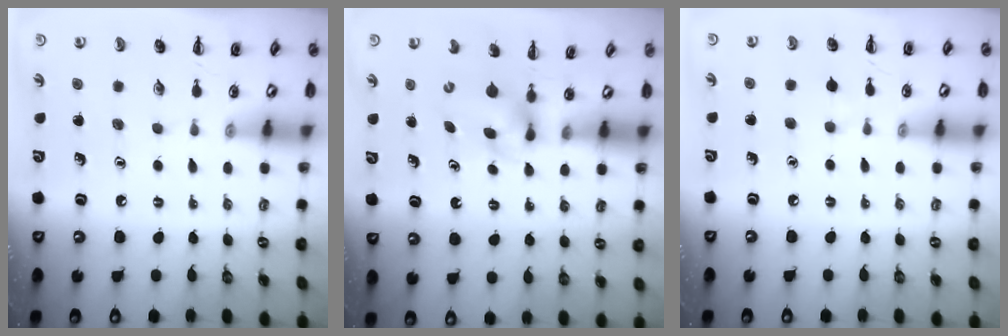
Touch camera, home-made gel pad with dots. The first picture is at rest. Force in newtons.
{"total": 3.1, "press": 2.7, "slide": 1.4}
{"total": 2.2, "press": 1.9, "slide": 0.9}